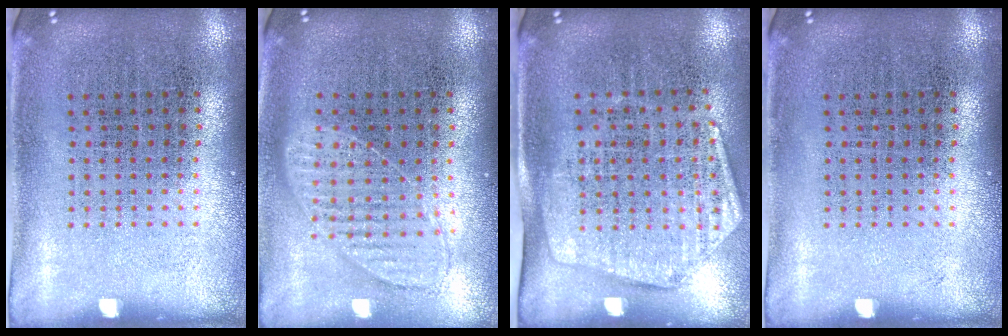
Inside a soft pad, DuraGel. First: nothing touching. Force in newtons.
{"total": 0.9, "press": 0.9, "slide": 0.2}
{"total": 1.9, "press": 1.6, "slide": 1.0}
{"total": 0.0}